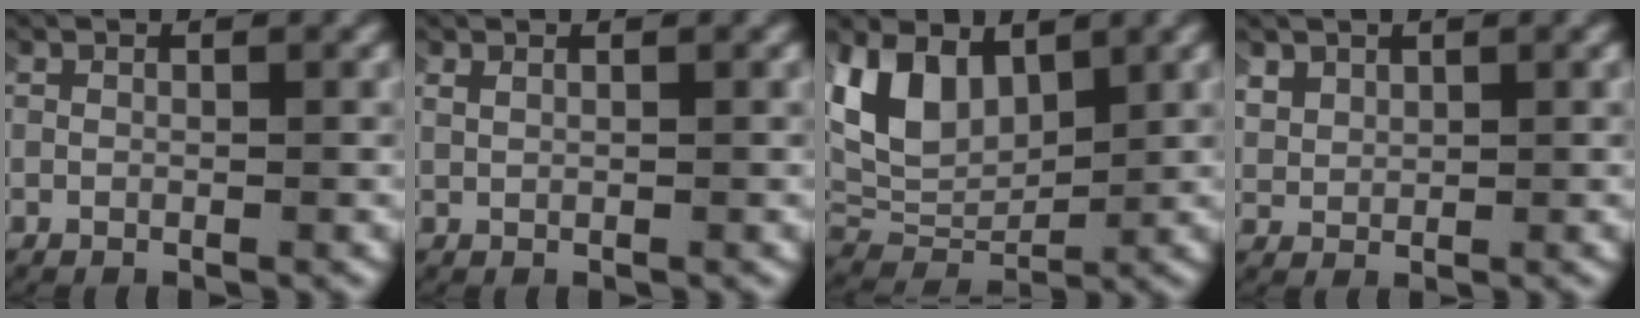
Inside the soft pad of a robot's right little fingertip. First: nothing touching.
{"total": 0.8, "force": [0.7, 0.1, 0.5], "torque": [-0.010, -0.001, 0.016]}
{"total": 8.5, "force": [2.1, 6.0, 5.6], "torque": [-0.135, -0.014, 0.045]}
{"total": 2.0, "force": [1.3, 1.2, 0.9], "torque": [-0.037, -0.009, 0.033]}